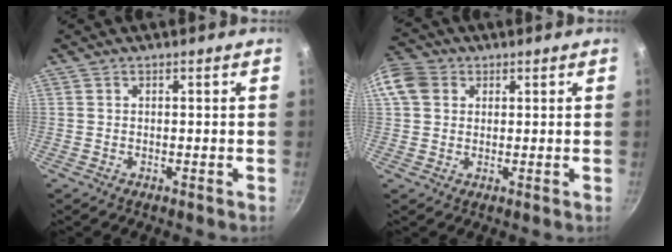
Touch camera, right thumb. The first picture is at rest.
{"total": 8.6, "force": [2.4, 7.1, 4.2], "torque": [-0.078, 0.012, 0.034]}